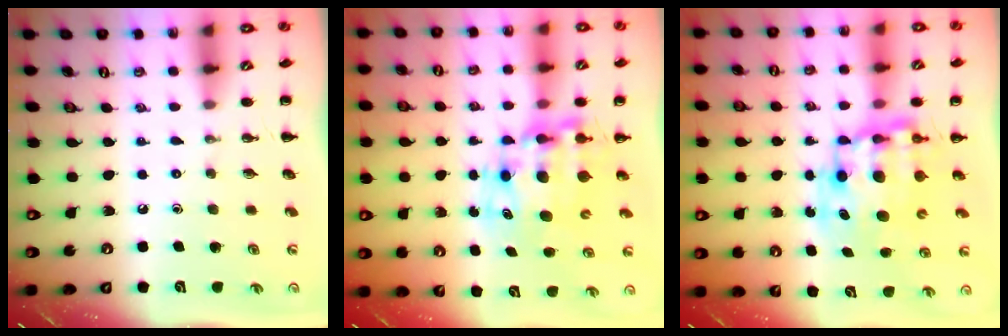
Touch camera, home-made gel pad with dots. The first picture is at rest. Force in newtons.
{"total": 10.0, "press": 9.7, "slide": 2.3}
{"total": 11.3, "press": 10.9, "slide": 2.8}